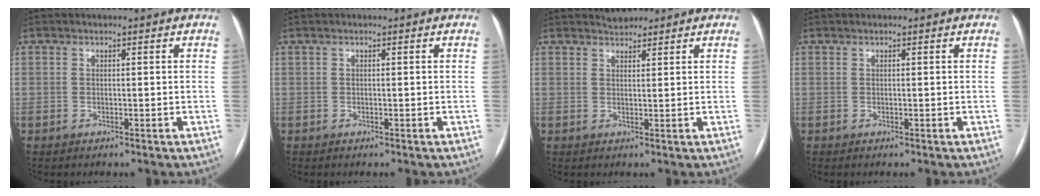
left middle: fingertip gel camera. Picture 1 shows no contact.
{"total": 0.0}
{"total": 1.8, "force": [1.8, 0.5, 0.0], "torque": [-0.005, 0.007, 0.031]}
{"total": 0.0}